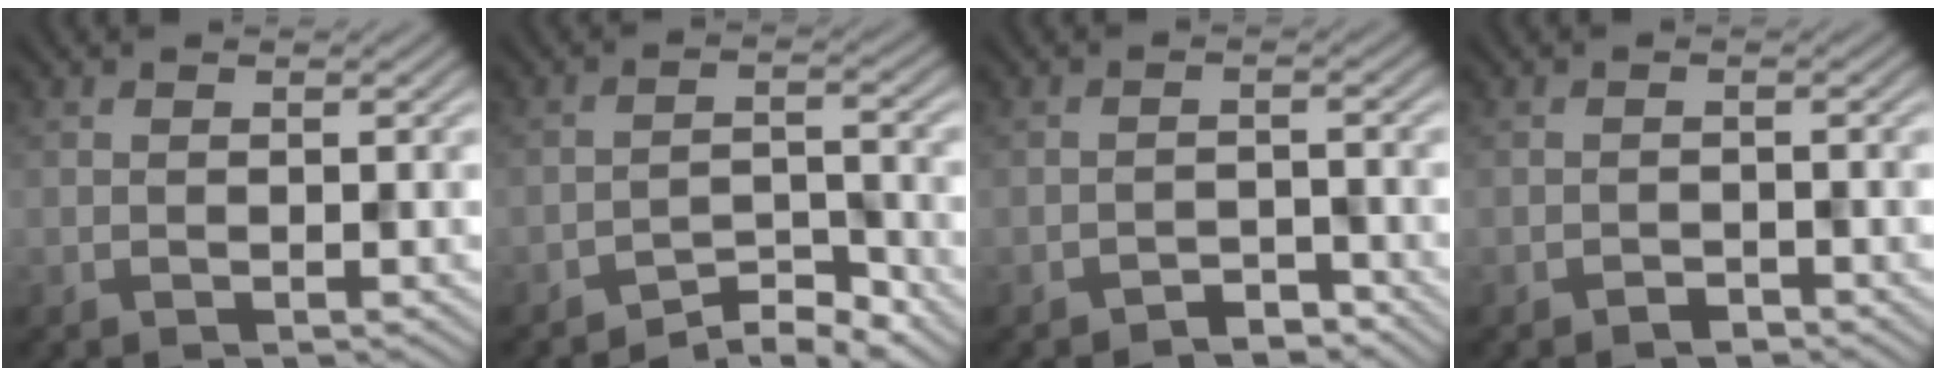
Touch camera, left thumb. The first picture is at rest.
{"total": 4.4, "force": [-4.0, 0.9, 1.7], "torque": [-0.025, 0.007, -0.072]}
{"total": 2.2, "force": [-2.0, 0.7, 0.6], "torque": [-0.006, 0.006, -0.039]}
{"total": 1.0, "force": [-0.9, 0.4, 0.3], "torque": [-0.004, 0.000, -0.018]}